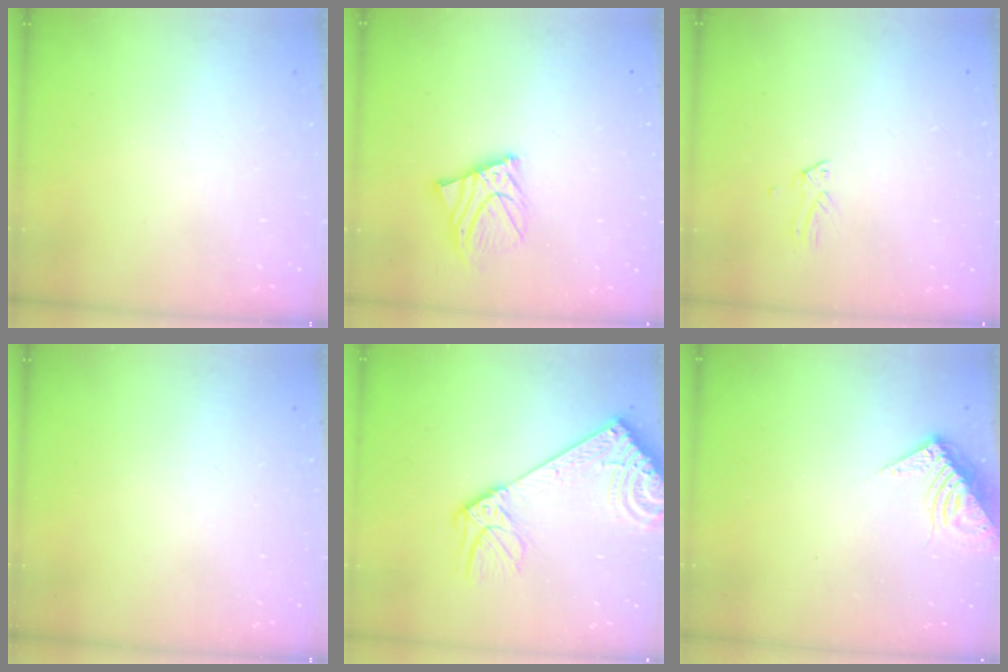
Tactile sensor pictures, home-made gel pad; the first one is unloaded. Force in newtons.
{"total": 9.0, "press": 9.0, "slide": 1.1}
{"total": 0.0}
{"total": 0.0}
{"total": 15.8, "press": 15.4, "slide": 3.6}
{"total": 7.6, "press": 7.5, "slide": 1.1}